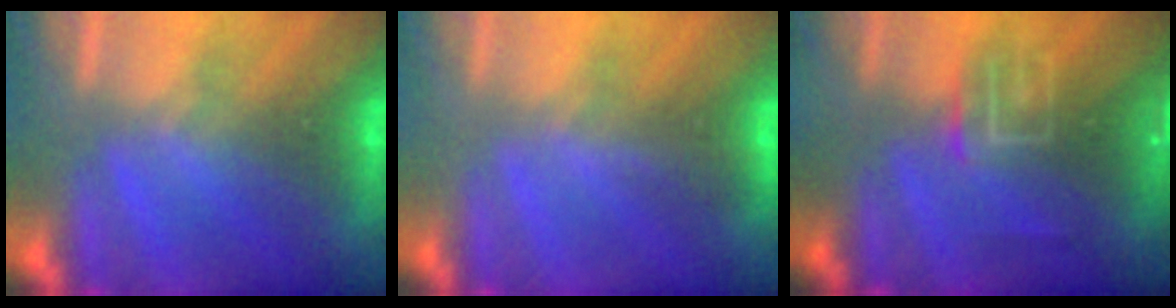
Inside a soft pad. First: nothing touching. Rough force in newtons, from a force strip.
{"total": 3.1}
{"total": 9.6}